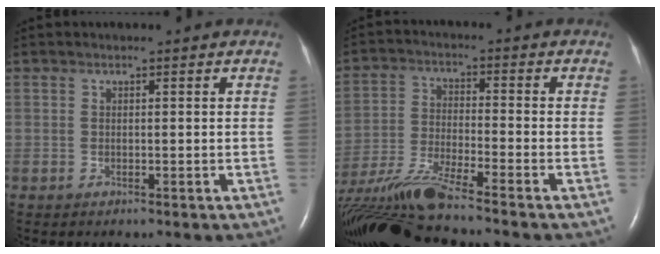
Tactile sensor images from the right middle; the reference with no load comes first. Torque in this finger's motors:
{"motor_torque": [1.03, -1.11, 0.17, 0.12]}